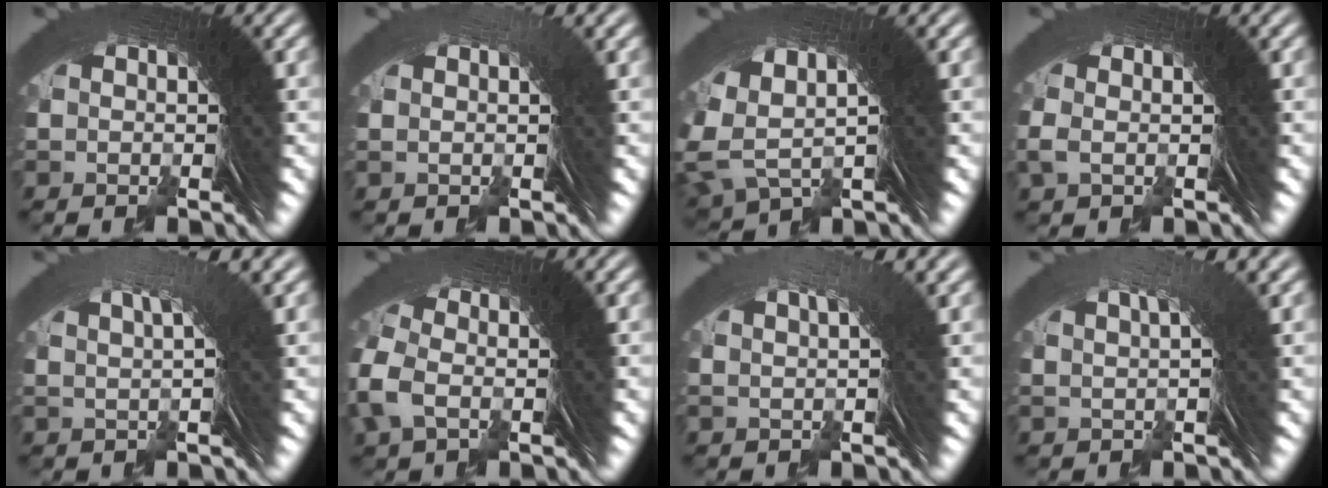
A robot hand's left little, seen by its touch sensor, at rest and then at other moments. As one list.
[{"total": 1.1, "force": [0.3, 0.0, 1.1], "torque": [-0.006, 0.021, -0.003]}, {"total": 8.2, "force": [2.9, 5.2, 5.6], "torque": [-0.137, -0.003, 0.052]}, {"total": 1.2, "force": [0.3, 0.2, 1.2], "torque": [-0.021, 0.004, 0.004]}, {"total": 3.5, "force": [2.0, -0.6, 2.9], "torque": [-0.017, 0.028, 0.030]}, {"total": 2.4, "force": [-0.2, 1.6, 1.8], "torque": [-0.049, -0.003, -0.003]}, {"total": 2.4, "force": [1.2, -1.0, 1.8], "torque": [-0.003, 0.024, 0.019]}, {"total": 2.9, "force": [1.5, -0.8, 2.3], "torque": [-0.009, 0.026, 0.024]}]